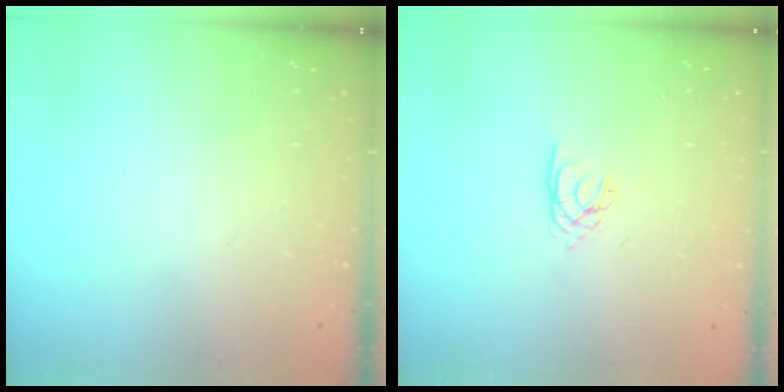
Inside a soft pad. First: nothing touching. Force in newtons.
{"total": 1.8, "press": 1.8, "slide": 0.2}